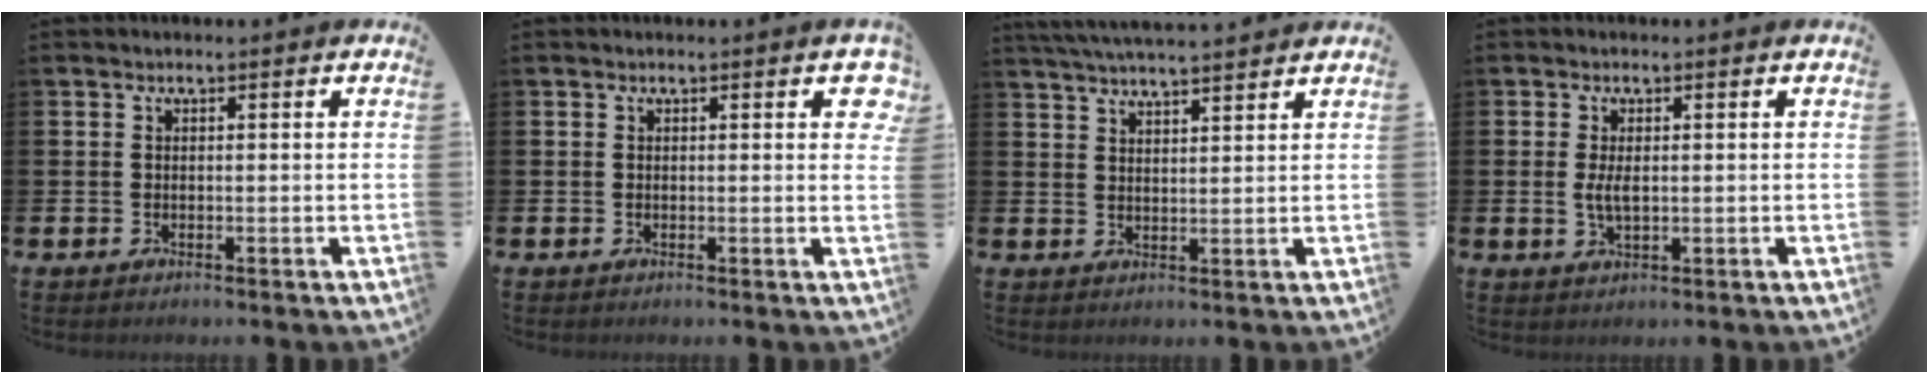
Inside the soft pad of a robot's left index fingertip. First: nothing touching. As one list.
[{"total": 1.7, "force": [0.6, 0.6, 1.5], "torque": [-0.019, 0.002, 0.006]}, {"total": 4.4, "force": [4.3, -0.1, 0.7], "torque": [-0.020, -0.017, 0.078]}, {"total": 2.6, "force": [0.3, 1.1, 2.3], "torque": [-0.042, 0.002, 0.003]}]